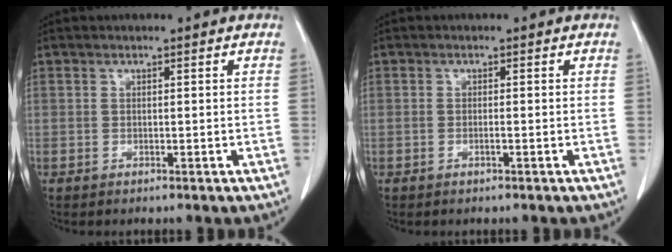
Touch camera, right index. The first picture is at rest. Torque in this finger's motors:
{"motor_torque": [-0.06, 0.01, 0.03, -0.01]}